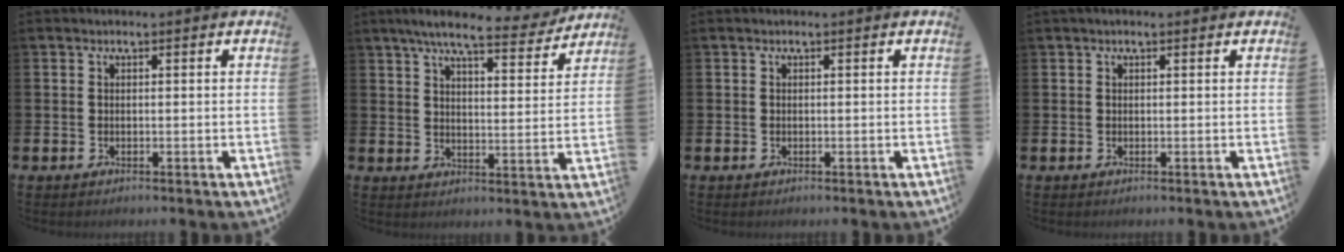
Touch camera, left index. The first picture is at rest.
{"total": 8.2, "force": [7.3, 1.2, 3.6], "torque": [-0.070, -0.035, 0.123]}
{"total": 0.0}
{"total": 0.5, "force": [0.4, 0.1, 0.4], "torque": [-0.004, 0.002, 0.005]}